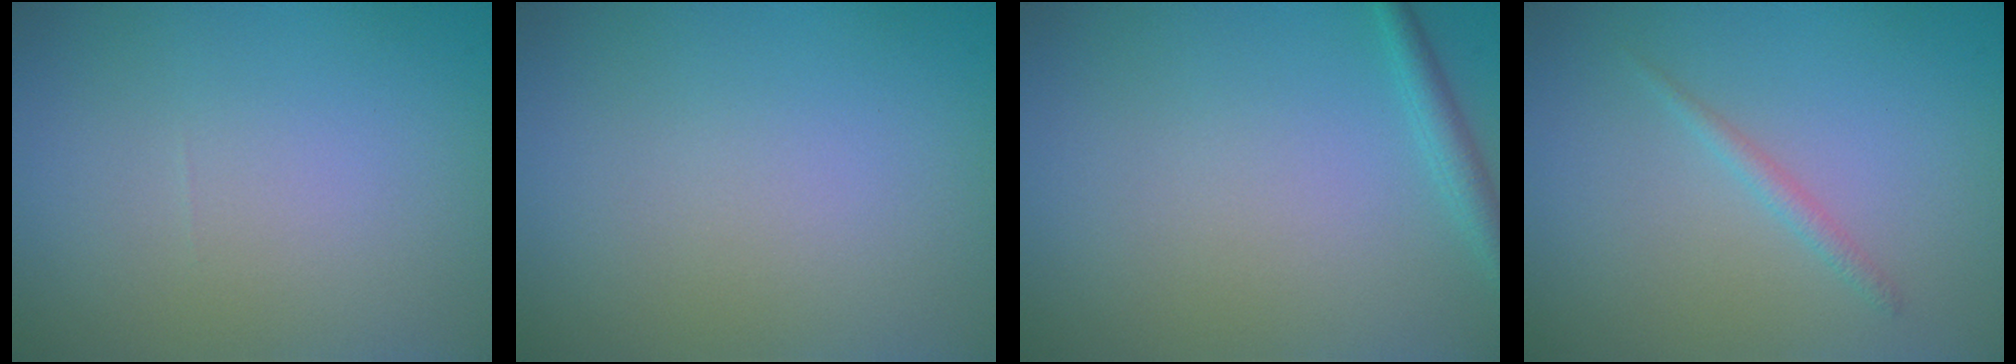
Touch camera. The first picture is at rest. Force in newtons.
{"total": 0.0}
{"total": 1.5, "press": 1.4, "slide": 0.1}
{"total": 1.0, "press": 1.0, "slide": 0.1}